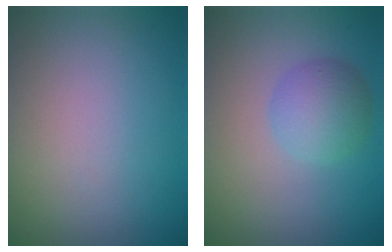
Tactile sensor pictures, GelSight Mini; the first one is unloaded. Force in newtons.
{"total": 3.2, "press": 3.2, "slide": 0.0}